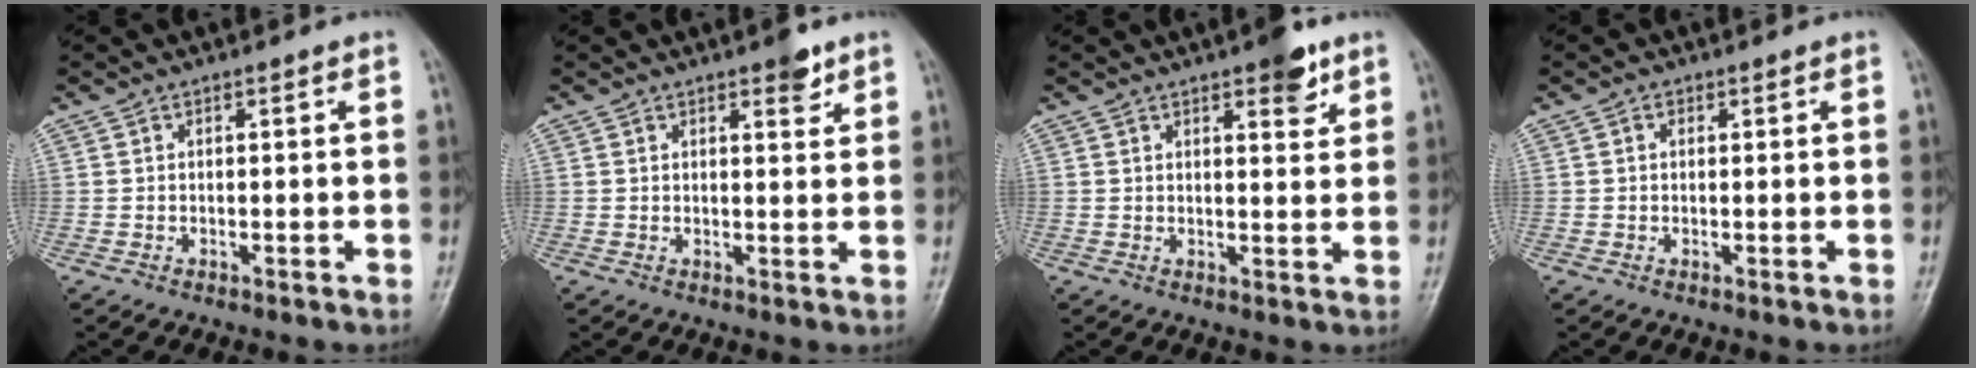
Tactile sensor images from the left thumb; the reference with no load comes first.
{"total": 3.2, "force": [2.2, 1.1, 2.1], "torque": [-0.017, -0.012, 0.028]}
{"total": 5.3, "force": [3.3, 2.0, 3.7], "torque": [-0.034, -0.016, 0.040]}
{"total": 0.9, "force": [0.3, 0.8, 0.4], "torque": [-0.002, 0.001, 0.003]}